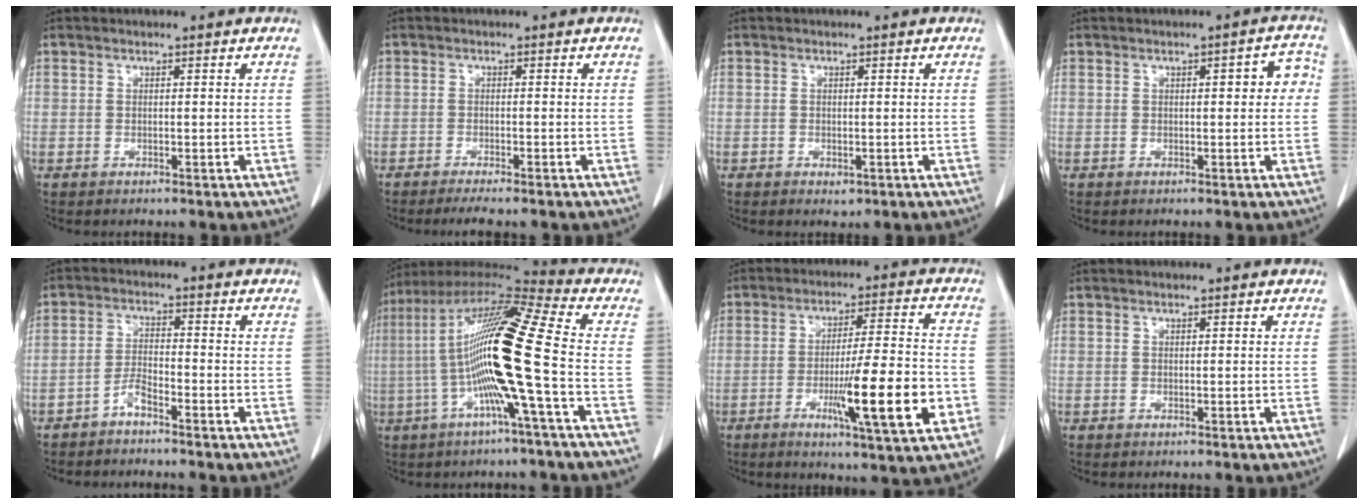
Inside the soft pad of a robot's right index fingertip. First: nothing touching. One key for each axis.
{"total": 4.2, "fx": -3.5, "fy": 0.1, "fz": 2.2, "tx": -0.027, "ty": -0.007, "tz": -0.052}
{"total": 1.1, "fx": -0.5, "fy": 0.6, "fz": 0.7, "tx": -0.009, "ty": -0.002, "tz": -0.002}
{"total": 3.8, "fx": 0.4, "fy": 1.4, "fz": 3.5, "tx": -0.032, "ty": 0.016, "tz": 0.001}
{"total": 3.0, "fx": -2.5, "fy": 0.5, "fz": 1.5, "tx": -0.031, "ty": 0.004, "tz": -0.051}
{"total": 18.3, "fx": -2.6, "fy": -0.5, "fz": 18.1, "tx": -0.343, "ty": 0.010, "tz": -0.065}
{"total": 14.0, "fx": -4.3, "fy": 0.6, "fz": 13.3, "tx": -0.210, "ty": -0.015, "tz": -0.069}
{"total": 0.0}